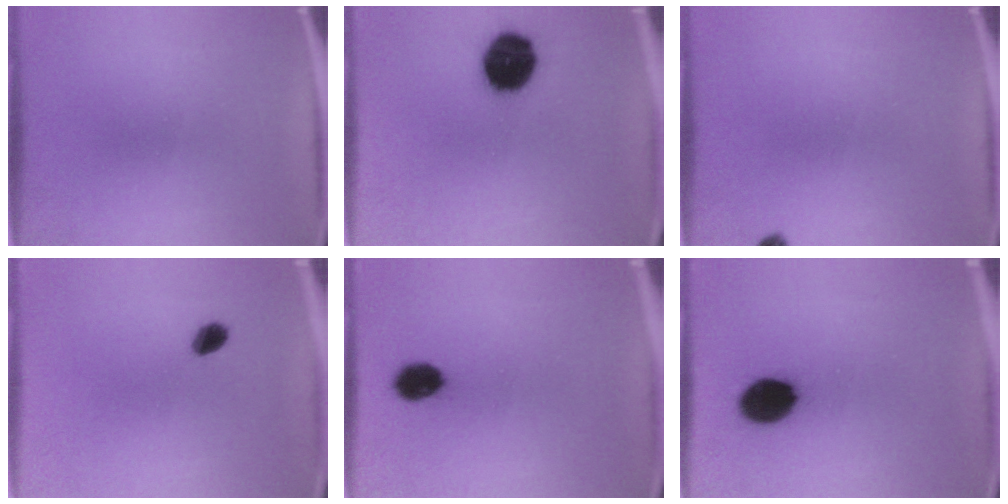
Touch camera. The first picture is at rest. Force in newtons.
{"total": 14.4}
{"total": 1.5}
{"total": 2.9}
{"total": 5.0}
{"total": 10.8}